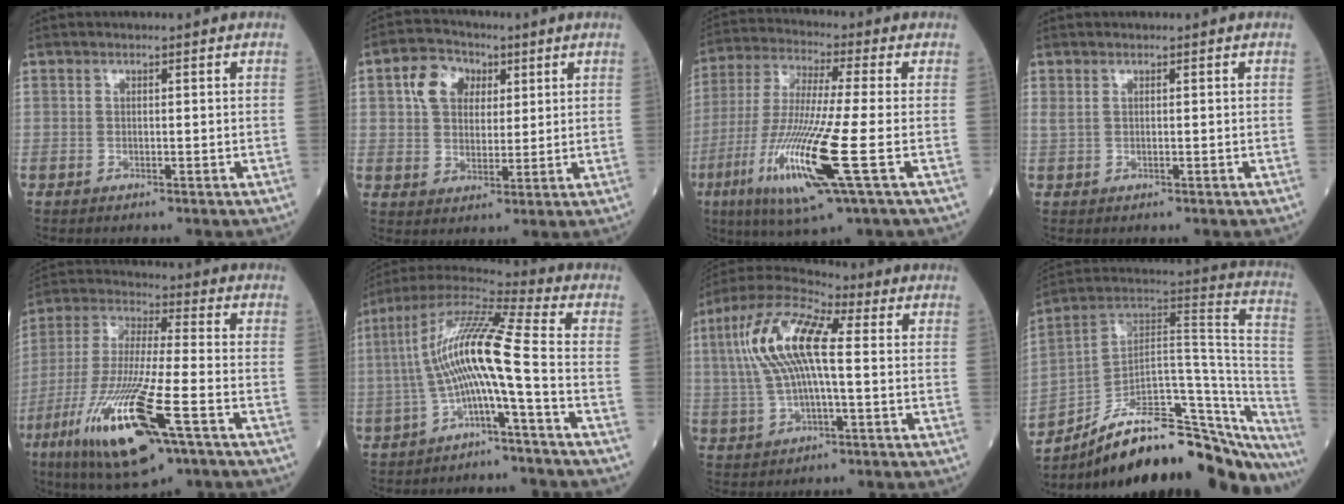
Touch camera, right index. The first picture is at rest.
{"total": 7.4, "force": [2.8, 5.4, 4.2], "torque": [-0.086, 0.023, 0.050]}
{"total": 16.1, "force": [-5.3, 0.0, 15.2], "torque": [-0.323, -0.030, -0.103]}
{"total": 0.5, "force": [0.2, -0.2, 0.4], "torque": [-0.017, 0.003, 0.005]}
{"total": 19.6, "force": [-8.8, 2.7, 17.4], "torque": [-0.372, -0.040, -0.154]}
{"total": 12.1, "force": [-2.3, -0.3, 11.9], "torque": [-0.233, 0.032, -0.051]}
{"total": 13.2, "force": [1.8, 3.4, 12.6], "torque": [-0.270, 0.030, 0.028]}
{"total": 29.6, "force": [-22.8, 8.9, 16.5], "torque": [-0.161, 0.045, -0.329]}